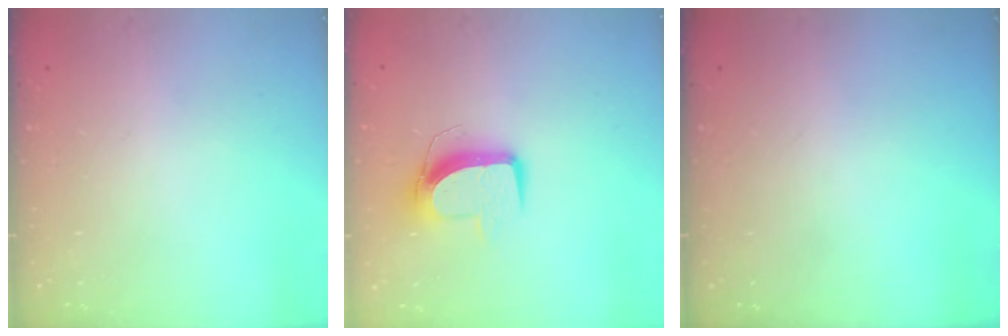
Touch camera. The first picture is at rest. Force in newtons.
{"total": 10.3, "press": 10.3, "slide": 0.8}
{"total": 0.0}